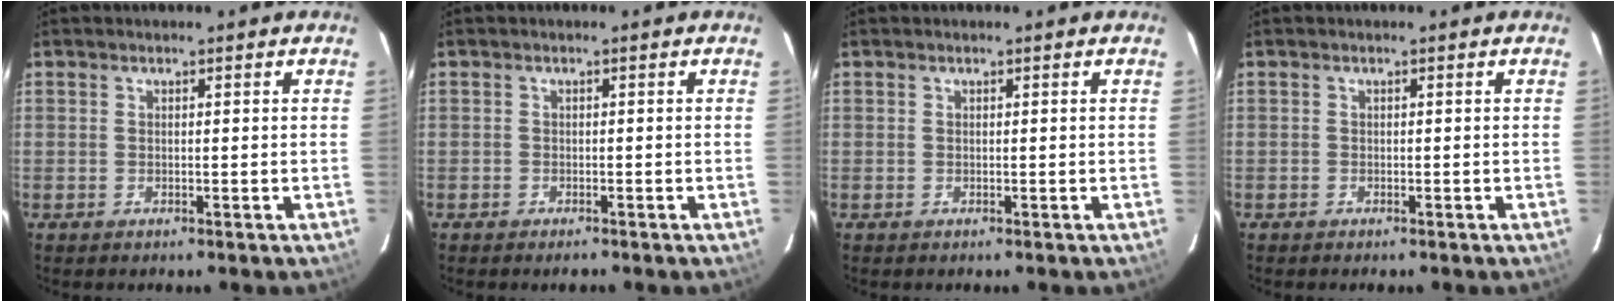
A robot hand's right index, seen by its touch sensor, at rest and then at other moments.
{"total": 1.6, "force": [-1.3, 0.8, 0.5], "torque": [-0.016, 0.000, -0.021]}
{"total": 0.0}
{"total": 0.8, "force": [-0.6, 0.5, 0.0], "torque": [-0.004, 0.002, -0.009]}